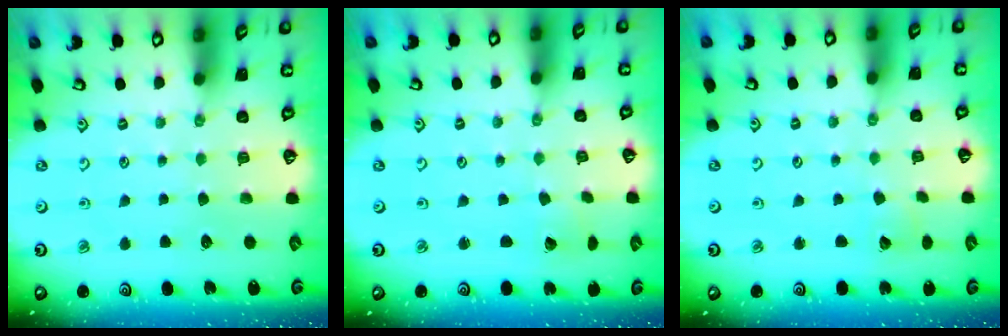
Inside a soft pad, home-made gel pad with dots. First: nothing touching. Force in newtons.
{"total": 2.3, "press": 2.3, "slide": 0.1}
{"total": 2.7, "press": 2.7, "slide": 0.3}